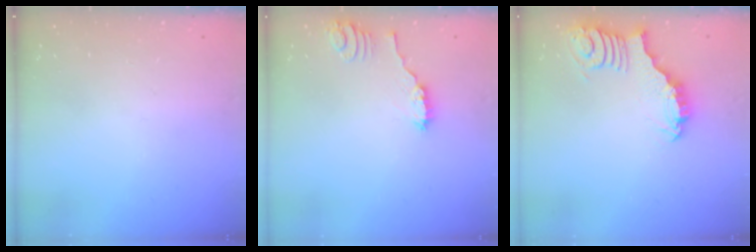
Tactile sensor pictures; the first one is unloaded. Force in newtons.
{"total": 2.3, "press": 2.3, "slide": 0.2}
{"total": 3.0, "press": 3.0, "slide": 0.1}